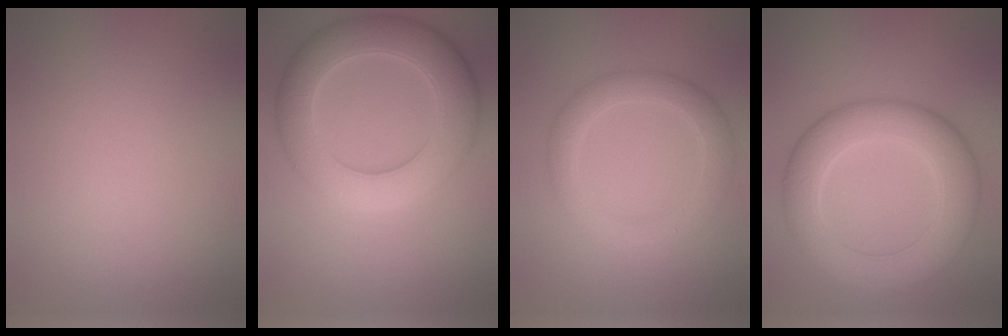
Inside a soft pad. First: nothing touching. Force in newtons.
{"total": 8.4, "press": 8.4, "slide": 0.3}
{"total": 3.6, "press": 3.6, "slide": 0.1}
{"total": 7.6, "press": 7.6, "slide": 0.1}